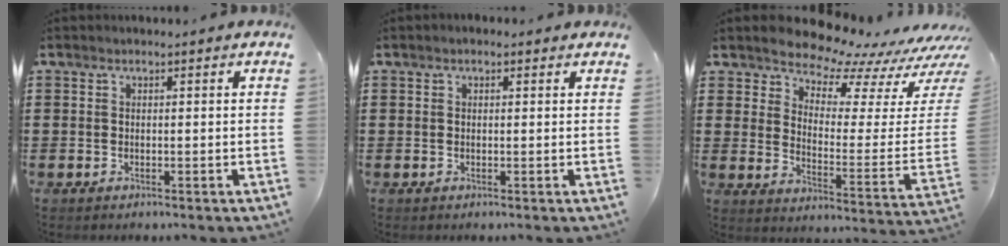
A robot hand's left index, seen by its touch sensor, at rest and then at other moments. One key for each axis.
{"total": 0.7, "fx": 0.2, "fy": 0.5, "fz": 0.4, "tx": -0.009, "ty": 0.006, "tz": 0.003}
{"total": 7.2, "fx": 7.0, "fy": 1.1, "fz": 1.0, "tx": -0.044, "ty": -0.074, "tz": 0.121}